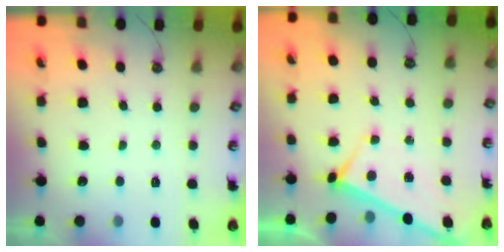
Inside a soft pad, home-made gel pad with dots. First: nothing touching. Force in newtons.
{"total": 3.1, "press": 3.1, "slide": 0.3}